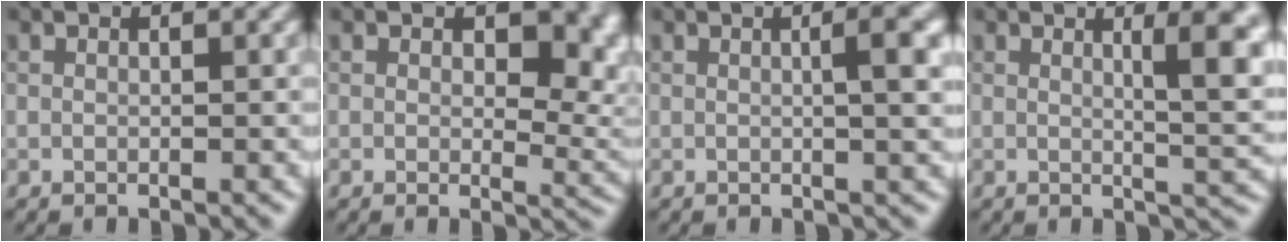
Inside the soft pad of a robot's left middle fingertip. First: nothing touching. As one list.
[{"total": 6.4, "force": [1.6, 3.7, 5.0], "torque": [-0.054, -0.007, 0.025]}, {"total": 3.6, "force": [0.4, 1.0, 3.5], "torque": [-0.041, 0.011, 0.001]}, {"total": 5.7, "force": [1.7, 1.6, 5.3], "torque": [-0.053, 0.000, 0.023]}]